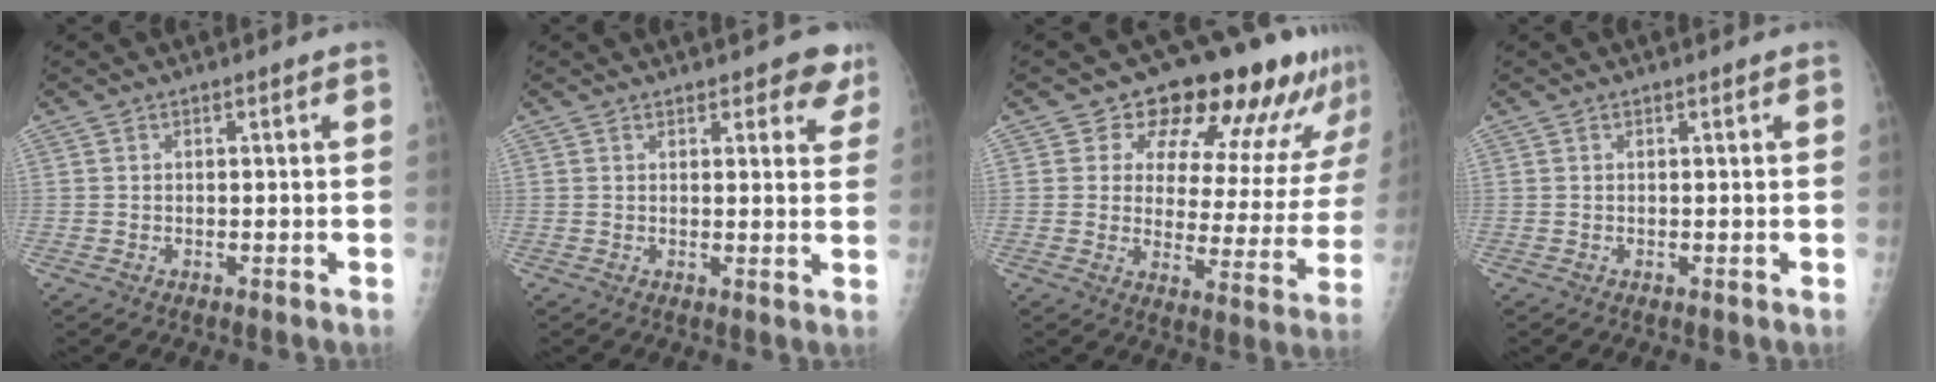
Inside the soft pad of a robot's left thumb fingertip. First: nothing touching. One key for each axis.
{"total": 5.2, "fx": 4.0, "fy": 2.4, "fz": 2.3, "tx": 0.013, "ty": -0.018, "tz": 0.040}
{"total": 18.6, "fx": 13.9, "fy": 8.1, "fz": 9.3, "tx": -0.065, "ty": -0.073, "tz": 0.167}
{"total": 0.0}